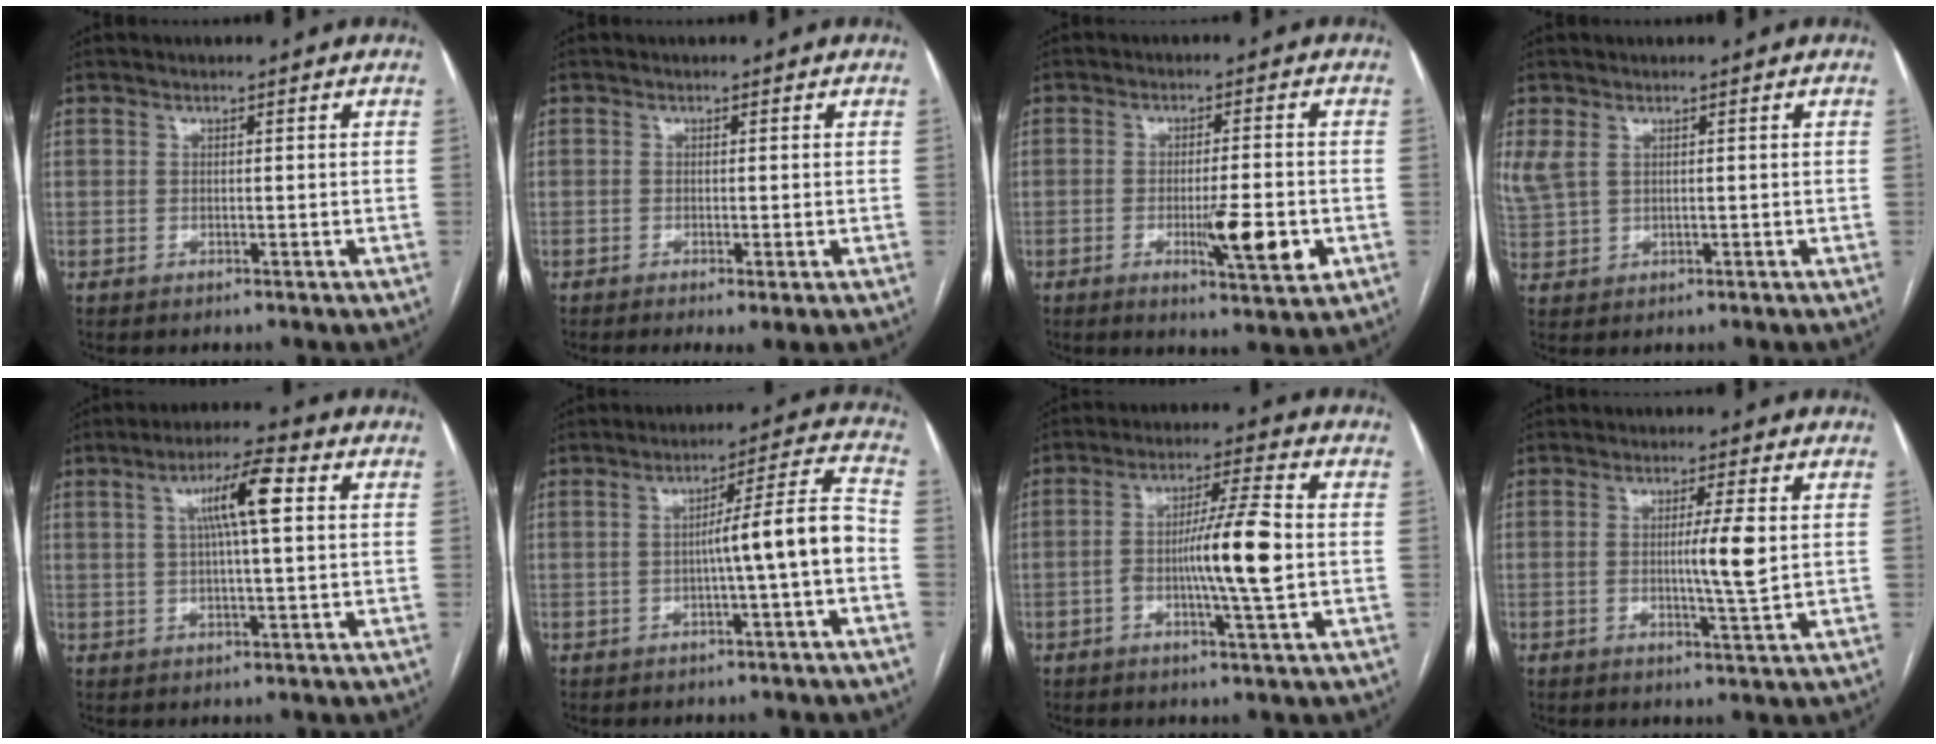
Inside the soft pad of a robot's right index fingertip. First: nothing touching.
{"total": 2.2, "force": [-0.9, 0.2, 2.0], "torque": [-0.032, -0.008, -0.011]}
{"total": 8.4, "force": [-2.4, 1.2, 8.0], "torque": [-0.121, -0.013, -0.034]}
{"total": 3.5, "force": [1.6, 2.0, 2.3], "torque": [-0.068, 0.009, 0.044]}
{"total": 7.9, "force": [2.0, 0.5, 7.6], "torque": [-0.134, 0.015, 0.031]}
{"total": 8.6, "force": [-2.0, -0.8, 8.3], "torque": [-0.118, 0.023, -0.027]}
{"total": 9.8, "force": [-1.3, 0.1, 9.7], "torque": [-0.167, 0.006, -0.027]}
{"total": 5.2, "force": [0.3, -0.4, 5.2], "torque": [-0.086, -0.009, 0.004]}